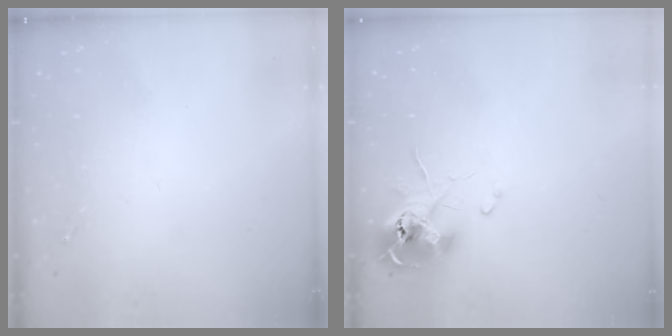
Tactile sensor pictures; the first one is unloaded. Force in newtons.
{"total": 11.3, "press": 11.3, "slide": 0.6}